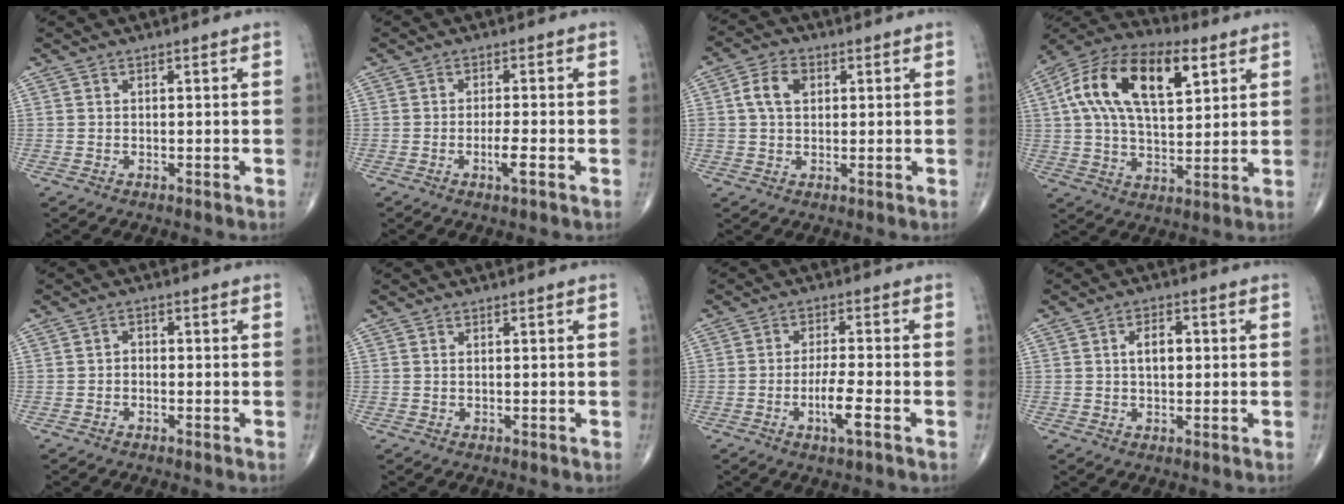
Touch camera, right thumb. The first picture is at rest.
{"total": 3.4, "force": [-1.3, 0.5, 3.1], "torque": [-0.062, 0.000, -0.026]}
{"total": 5.9, "force": [1.4, 4.1, 4.0], "torque": [-0.071, 0.008, 0.022]}
{"total": 20.6, "force": [6.8, 10.5, 16.4], "torque": [-0.284, 0.010, 0.111]}
{"total": 1.4, "force": [-0.5, 1.1, 0.7], "torque": [0.000, 0.007, -0.015]}
{"total": 0.0}
{"total": 6.0, "force": [-2.3, 1.0, 5.5], "torque": [-0.107, 0.008, -0.043]}
{"total": 4.5, "force": [0.6, 2.6, 3.6], "torque": [-0.054, 0.007, 0.007]}